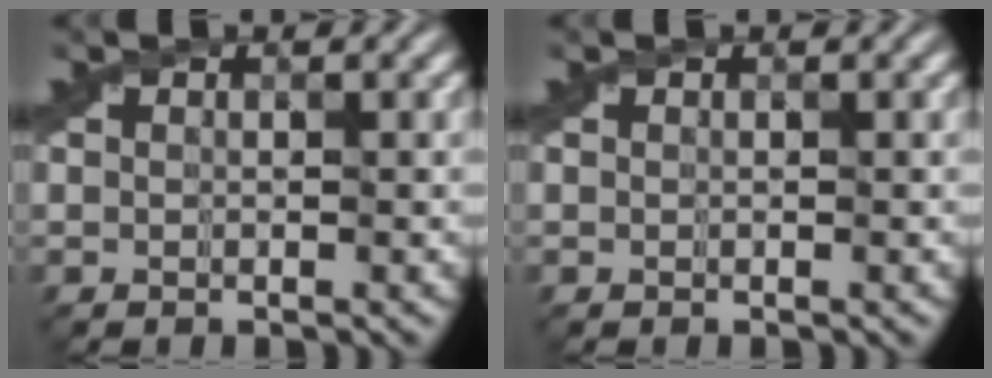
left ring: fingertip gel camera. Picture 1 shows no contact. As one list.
[{"total": 0.0}]